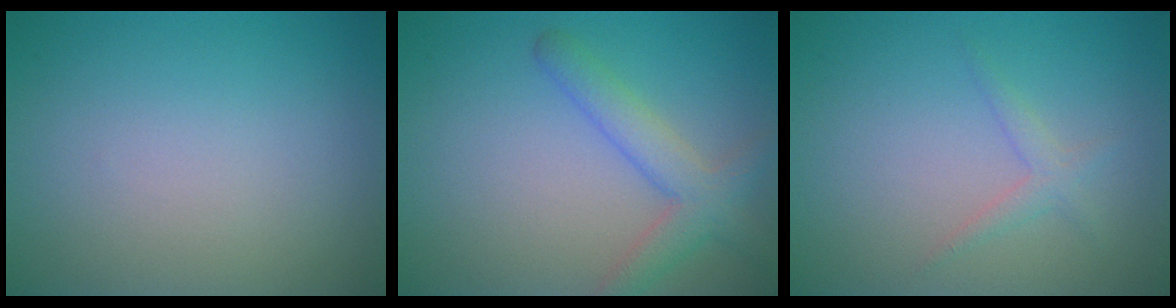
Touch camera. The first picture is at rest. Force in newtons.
{"total": 3.6, "press": 3.6, "slide": 0.2}
{"total": 1.3, "press": 1.3, "slide": 0.1}